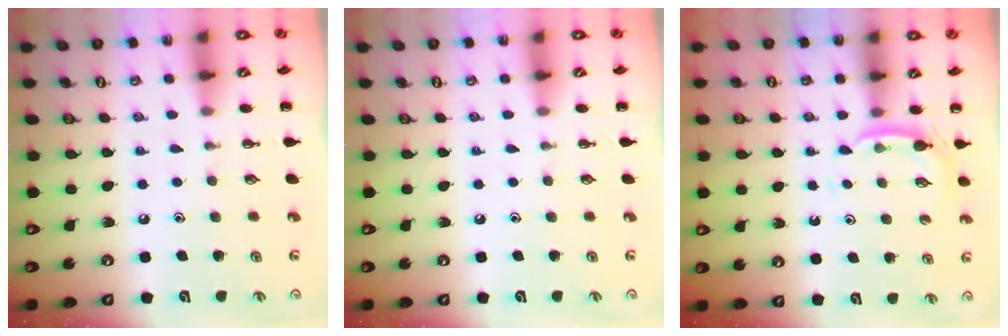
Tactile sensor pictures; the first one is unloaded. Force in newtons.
{"total": 0.0}
{"total": 3.9, "press": 3.7, "slide": 1.3}